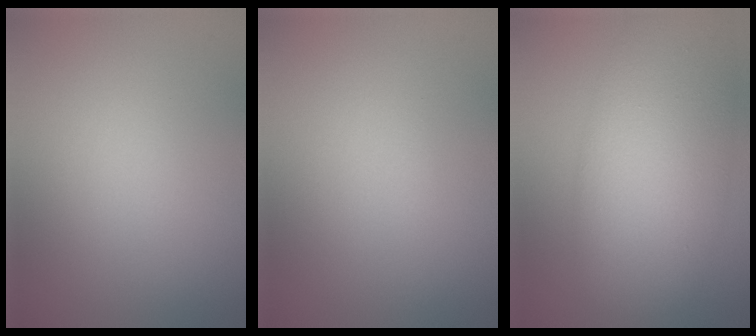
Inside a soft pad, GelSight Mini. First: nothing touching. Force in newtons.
{"total": 0.0}
{"total": 9.6, "press": 9.6, "slide": 0.4}